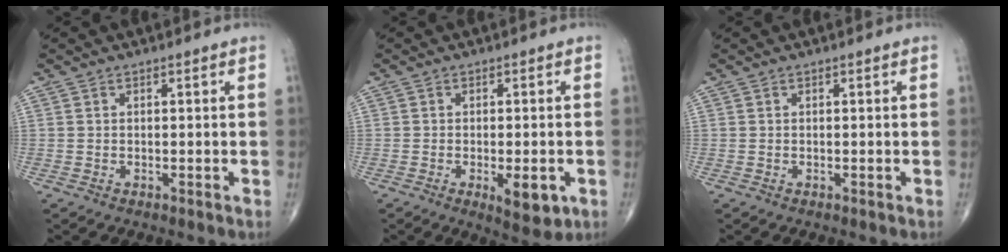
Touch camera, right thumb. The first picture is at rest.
{"total": 6.6, "force": [-2.2, 2.6, 5.7], "torque": [-0.072, -0.006, -0.024]}
{"total": 0.0}